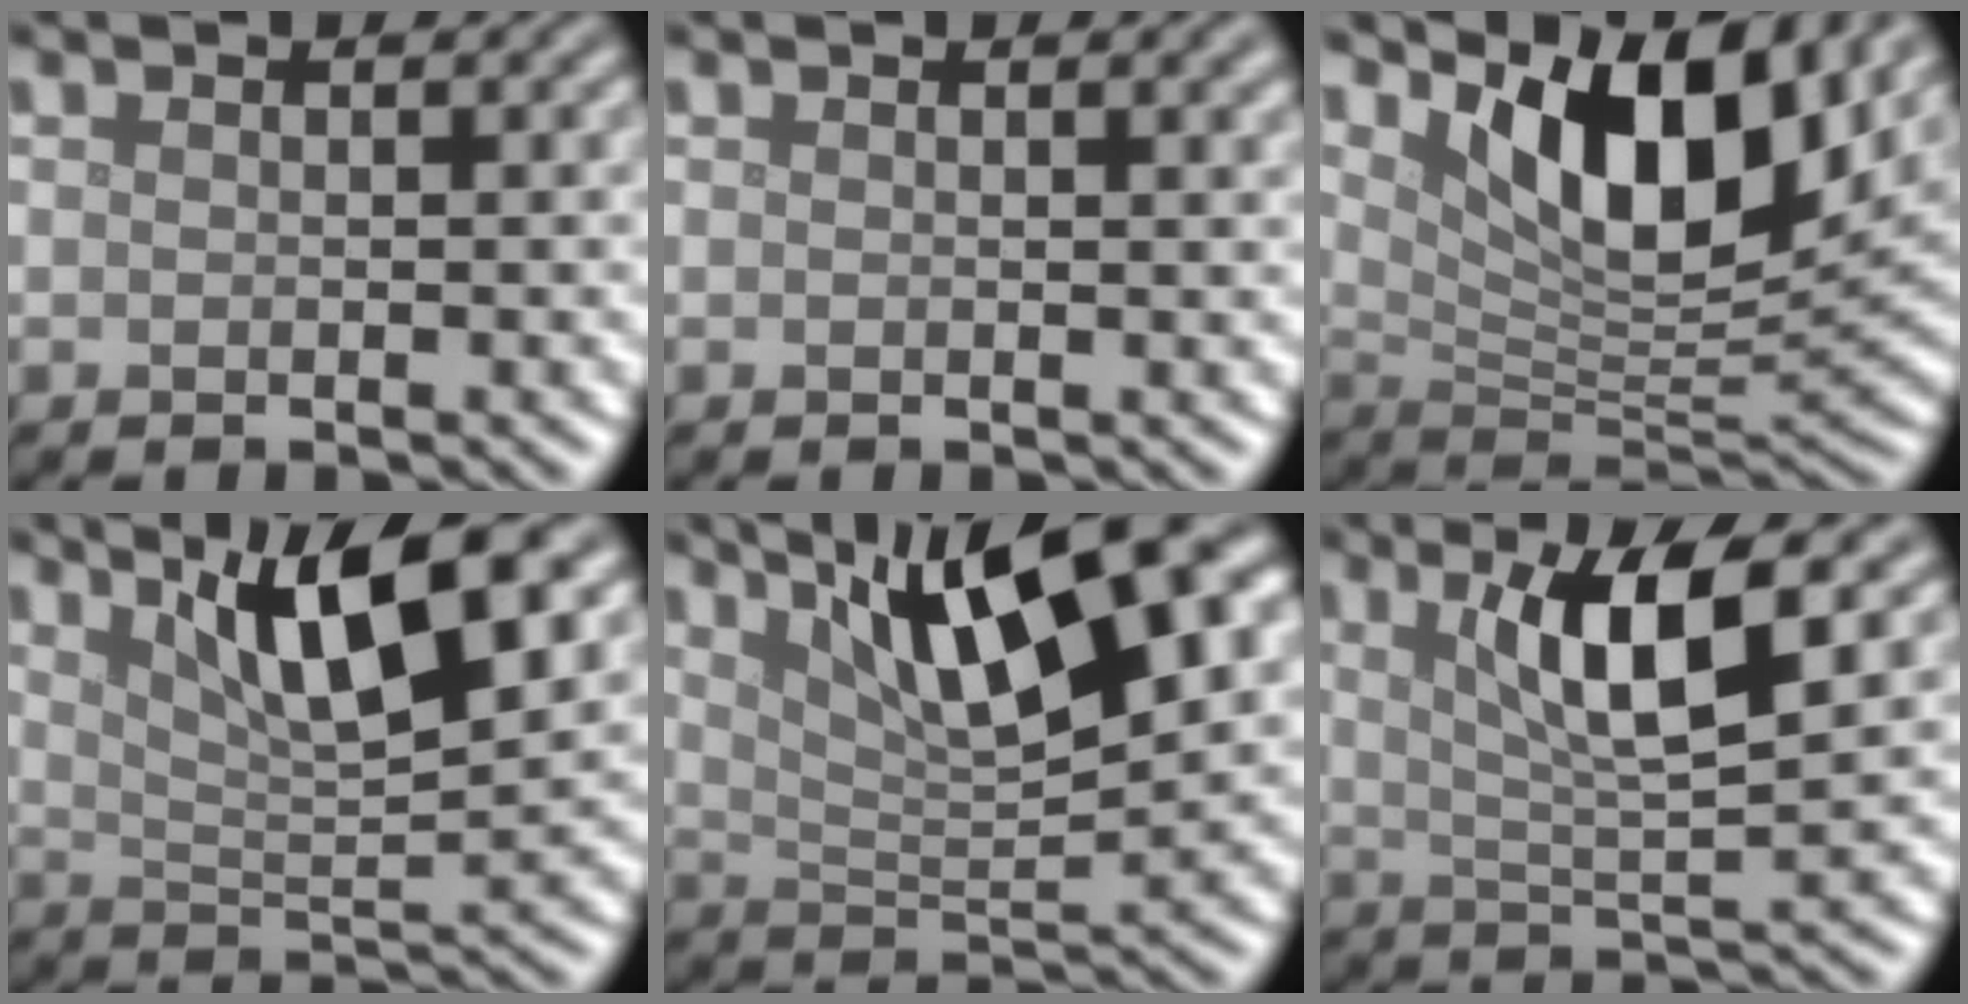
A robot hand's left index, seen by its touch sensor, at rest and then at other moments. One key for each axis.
{"total": 1.5, "fx": 0.8, "fy": 0.5, "fz": 1.2, "tx": -0.006, "ty": 0.006, "tz": 0.010}
{"total": 10.2, "fx": 5.4, "fy": 3.7, "fz": 7.9, "tx": -0.124, "ty": -0.009, "tz": 0.096}
{"total": 8.7, "fx": 4.6, "fy": 2.0, "fz": 7.1, "tx": -0.108, "ty": 0.008, "tz": 0.079}
{"total": 12.5, "fx": 6.1, "fy": 3.5, "fz": 10.3, "tx": -0.160, "ty": 0.017, "tz": 0.099}
{"total": 6.8, "fx": 2.4, "fy": 1.3, "fz": 6.2, "tx": -0.104, "ty": -0.001, "tz": 0.043}